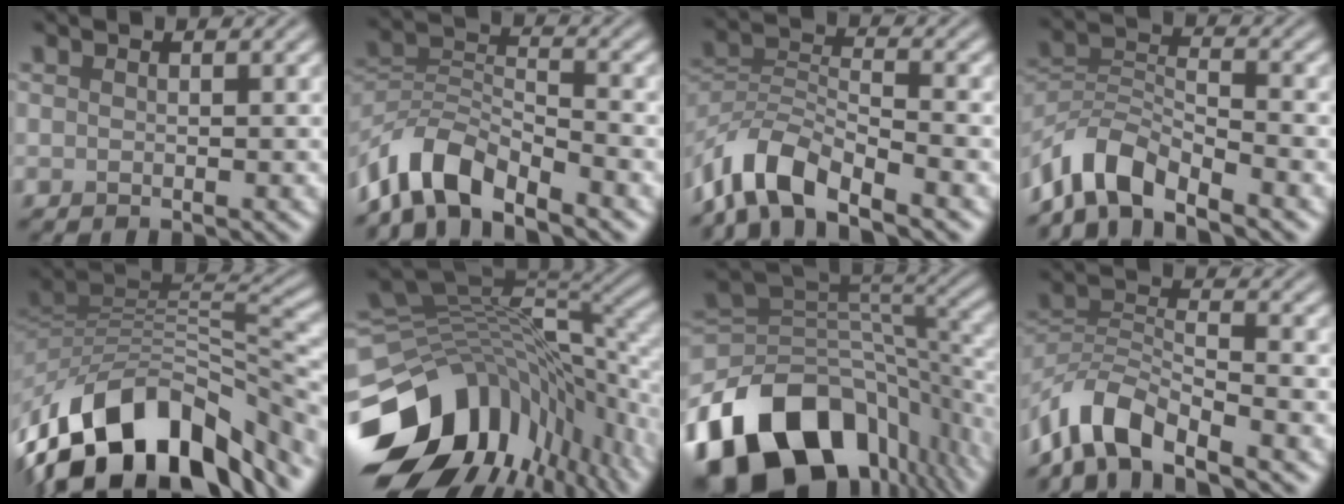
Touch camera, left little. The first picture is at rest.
{"total": 6.6, "force": [-5.2, 2.3, 3.3], "torque": [-0.055, 0.000, -0.110]}
{"total": 7.2, "force": [-5.4, 2.4, 4.1], "torque": [-0.071, 0.001, -0.115]}
{"total": 6.2, "force": [-5.0, 2.1, 2.9], "torque": [-0.047, 0.001, -0.108]}
{"total": 12.8, "force": [-6.8, 6.9, 8.5], "torque": [-0.141, 0.018, -0.126]}
{"total": 16.3, "force": [-6.5, 10.5, 10.6], "torque": [-0.198, -0.036, -0.090]}
{"total": 16.3, "force": [-8.8, 10.1, 9.3], "torque": [-0.195, -0.003, -0.140]}
{"total": 6.6, "force": [-5.1, 2.2, 3.6], "torque": [-0.060, 0.002, -0.110]}